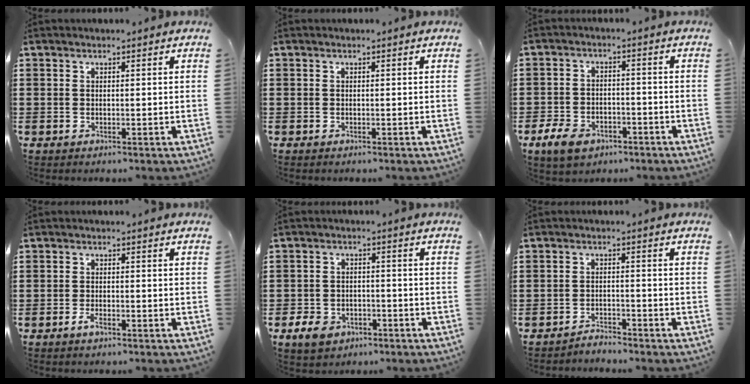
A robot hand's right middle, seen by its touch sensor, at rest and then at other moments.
{"total": 0.0}
{"total": 4.9, "force": [-3.6, 2.5, 2.3], "torque": [-0.060, 0.007, -0.074]}
{"total": 1.9, "force": [-1.1, 0.6, 1.4], "torque": [-0.034, -0.003, -0.022]}
{"total": 3.9, "force": [-2.7, 2.3, 1.6], "torque": [-0.043, 0.002, -0.058]}
{"total": 2.4, "force": [-2.4, 0.1, 0.0], "torque": [-0.007, 0.001, -0.051]}